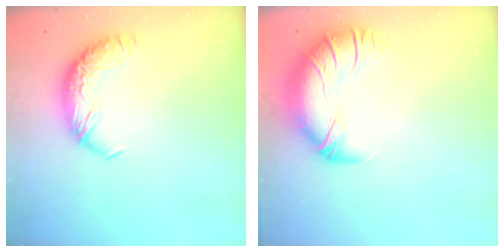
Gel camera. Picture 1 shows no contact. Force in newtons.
{"total": 2.8, "press": 0.2, "slide": 2.8}